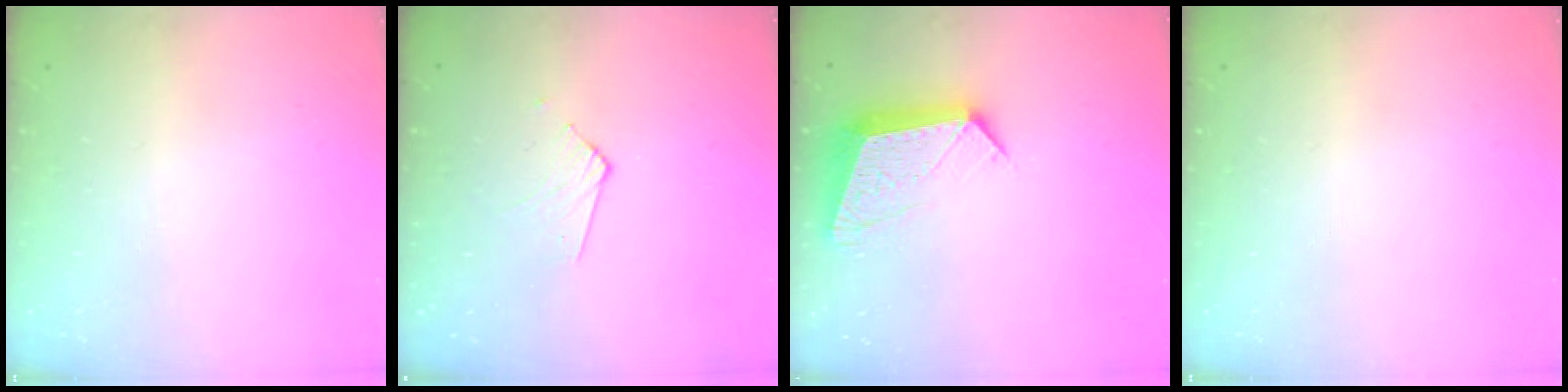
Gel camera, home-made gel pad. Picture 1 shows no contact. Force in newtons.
{"total": 2.9, "press": 2.9, "slide": 0.2}
{"total": 12.0, "press": 11.9, "slide": 1.1}
{"total": 0.0}